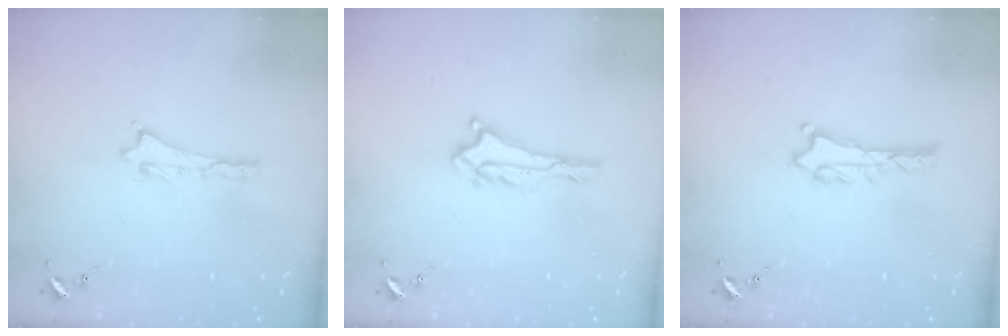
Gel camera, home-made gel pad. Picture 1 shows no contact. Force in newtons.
{"total": 0.6, "press": 0.6, "slide": 0.1}
{"total": 1.3, "press": 1.3, "slide": 0.3}